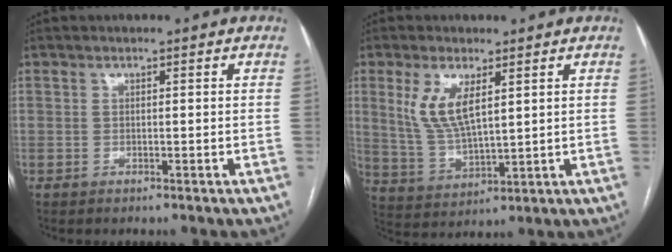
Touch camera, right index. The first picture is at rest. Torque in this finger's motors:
{"motor_torque": [0.26, 0.11, 0.24, 0.11]}